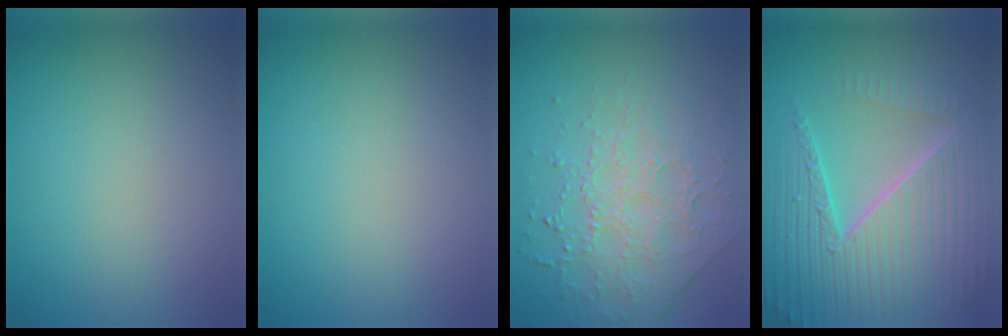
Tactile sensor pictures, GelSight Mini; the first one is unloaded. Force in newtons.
{"total": 0.0}
{"total": 3.8, "press": 3.7, "slide": 0.7}
{"total": 10.1, "press": 6.4, "slide": 7.8}